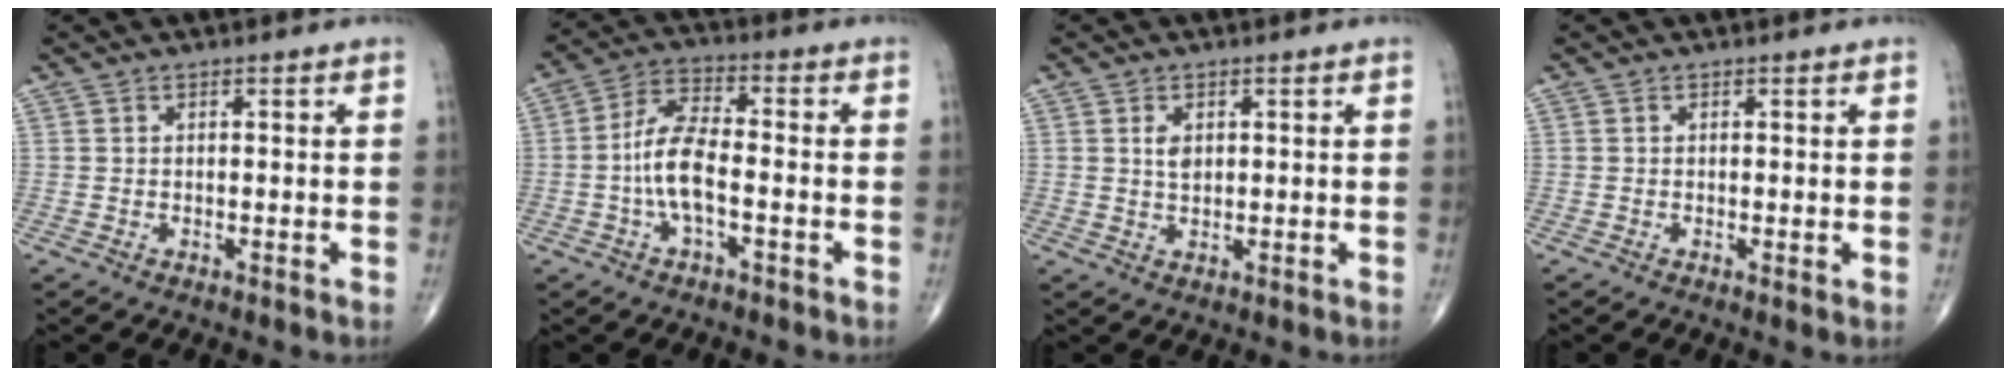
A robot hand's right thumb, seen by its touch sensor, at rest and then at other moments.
{"total": 8.7, "force": [-2.0, 3.5, 7.8], "torque": [-0.161, 0.029, -0.043]}
{"total": 2.4, "force": [0.7, 1.5, 1.7], "torque": [-0.023, -0.005, 0.013]}
{"total": 0.6, "force": [0.0, 0.1, 0.6], "torque": [-0.012, -0.003, -0.003]}